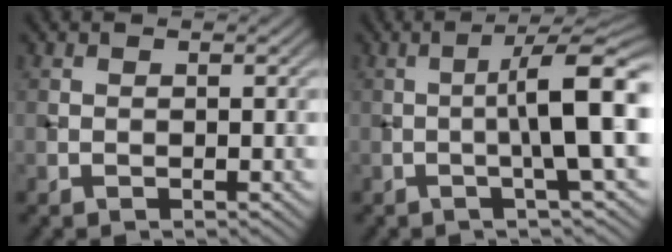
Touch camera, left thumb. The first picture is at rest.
{"total": 8.3, "force": [-0.6, 0.9, 8.2], "torque": [-0.124, 0.023, -0.020]}